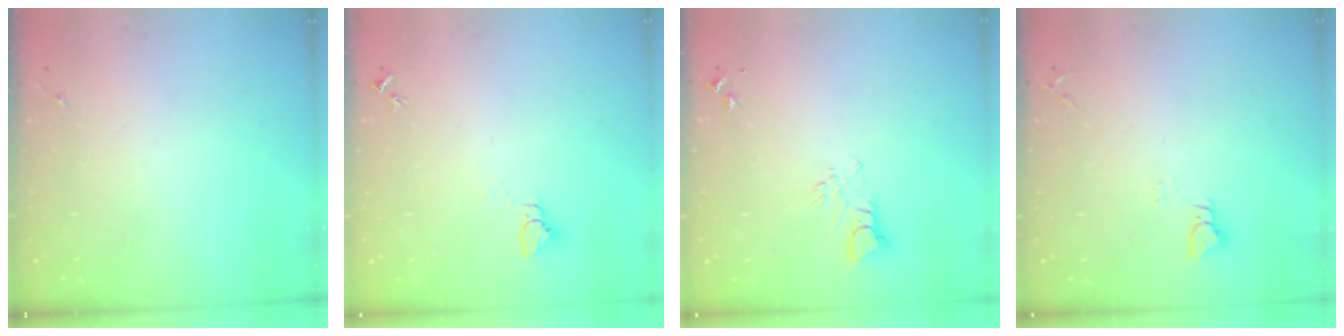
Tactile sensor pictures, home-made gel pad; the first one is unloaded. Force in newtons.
{"total": 2.8, "press": 2.8, "slide": 0.1}
{"total": 3.9, "press": 3.9, "slide": 0.4}
{"total": 2.9, "press": 2.9, "slide": 0.3}